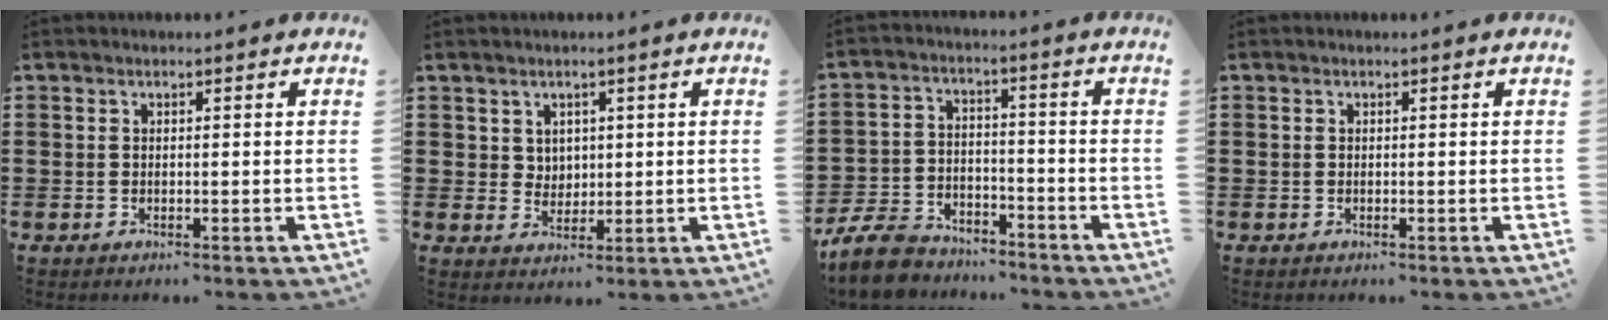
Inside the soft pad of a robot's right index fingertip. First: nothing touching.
{"total": 2.8, "force": [1.7, 2.2, 0.5], "torque": [-0.020, 0.010, 0.031]}
{"total": 8.0, "force": [-7.5, 2.0, 2.0], "torque": [-0.053, 0.017, -0.149]}
{"total": 0.0}